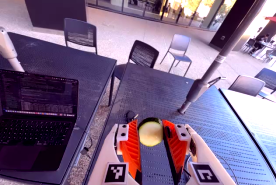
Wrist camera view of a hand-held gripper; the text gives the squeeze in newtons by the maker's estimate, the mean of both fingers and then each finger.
{"total": 11.4, "left": 11.9, "right": 10.9}